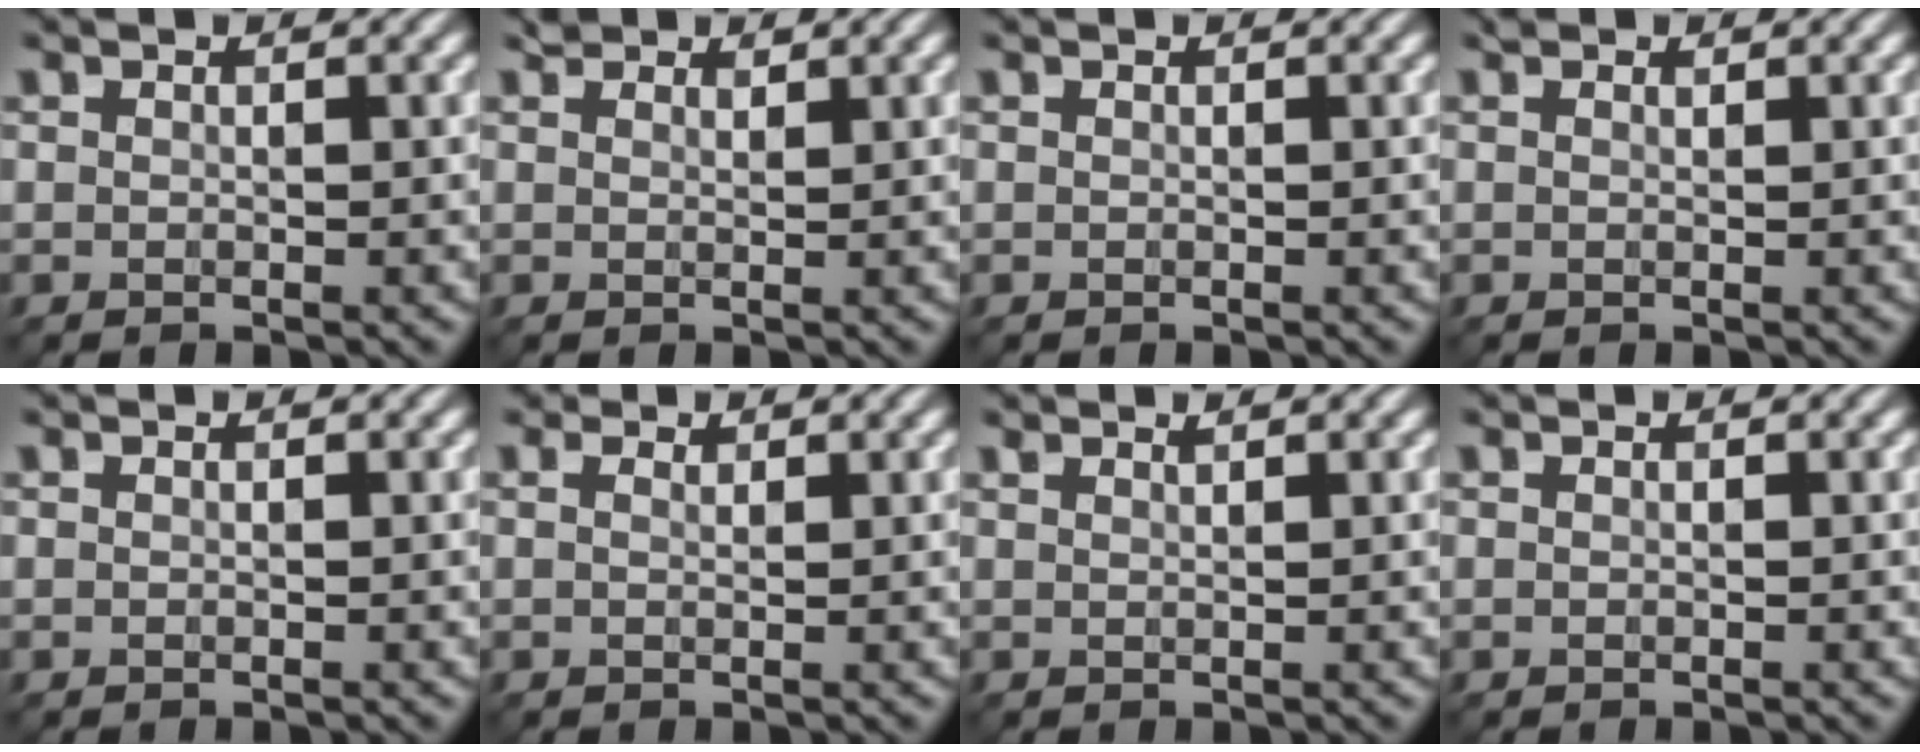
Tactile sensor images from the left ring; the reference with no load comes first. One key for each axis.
{"total": 1.1, "fx": 1.0, "fy": 0.4, "fz": 0.3, "tx": -0.009, "ty": -0.001, "tz": 0.019}
{"total": 0.0}
{"total": 0.6, "fx": 0.4, "fy": 0.2, "fz": 0.4, "tx": -0.007, "ty": 0.001, "tz": 0.007}
{"total": 0.0}
{"total": 1.1, "fx": 0.7, "fy": 0.6, "fz": 0.6, "tx": -0.008, "ty": -0.004, "tz": 0.009}
{"total": 0.8, "fx": 0.7, "fy": 0.0, "fz": 0.3, "tx": -0.004, "ty": -0.003, "tz": 0.010}
{"total": 0.0}